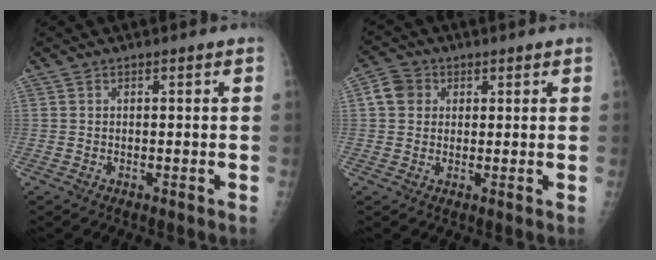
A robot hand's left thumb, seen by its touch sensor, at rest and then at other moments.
{"total": 4.8, "force": [1.5, 4.1, 1.9], "torque": [-0.018, 0.003, 0.023]}